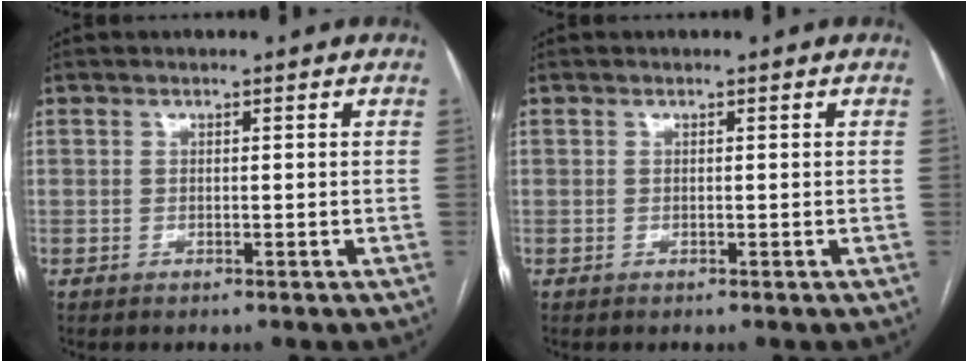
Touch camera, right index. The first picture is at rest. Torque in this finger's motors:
{"motor_torque": [0.00, 0.00, 0.00, 0.00]}